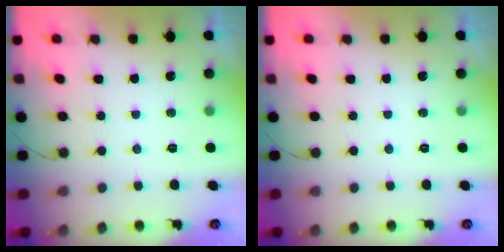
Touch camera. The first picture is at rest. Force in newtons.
{"total": 0.0}